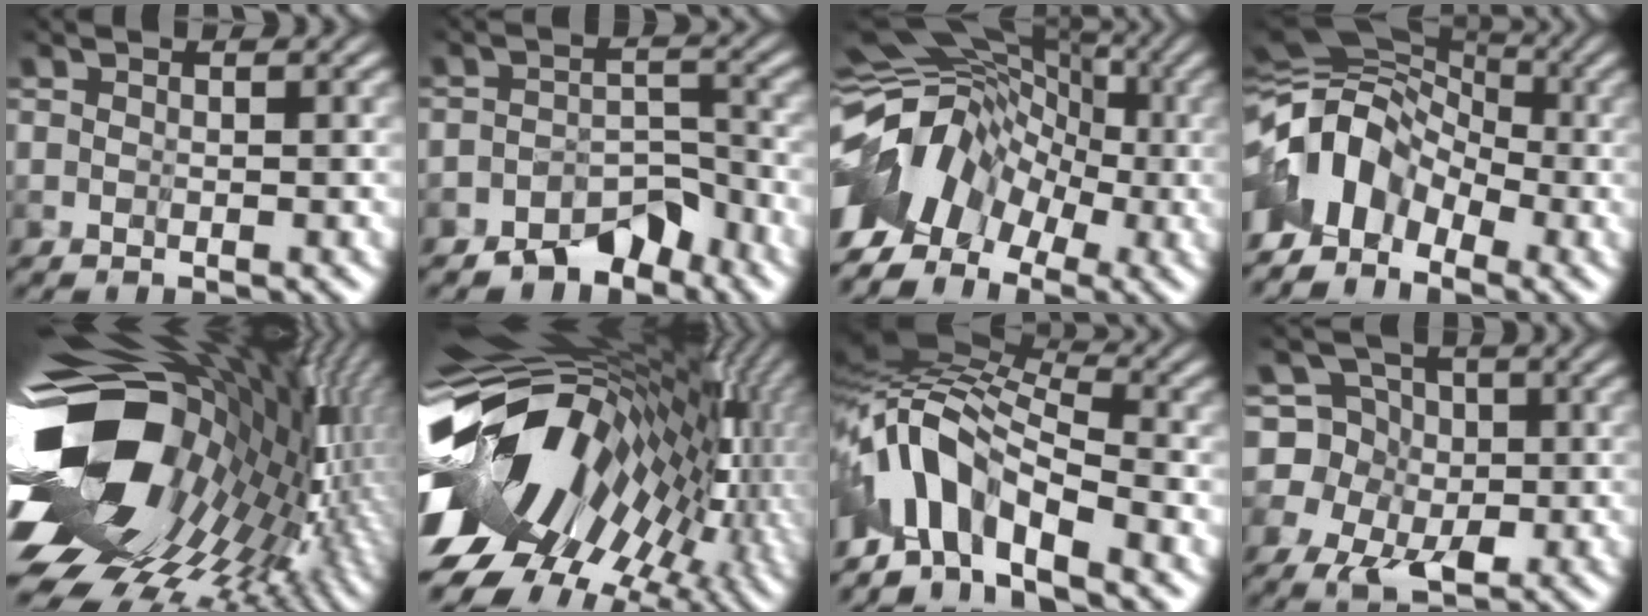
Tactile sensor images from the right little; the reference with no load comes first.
{"total": 5.0, "force": [-4.8, 0.6, -1.2], "torque": [0.040, 0.010, -0.080]}
{"total": 6.6, "force": [-3.7, 4.2, 3.5], "torque": [-0.068, 0.014, -0.083]}
{"total": 5.2, "force": [-3.4, 3.0, 2.6], "torque": [-0.047, 0.015, -0.077]}
{"total": 16.7, "force": [-2.5, 10.9, 12.3], "torque": [-0.258, -0.031, -0.032]}
{"total": 15.5, "force": [-0.2, 9.1, 12.5], "torque": [-0.193, -0.023, 0.008]}
{"total": 6.5, "force": [-4.1, 2.0, 4.6], "torque": [-0.084, 0.021, -0.091]}
{"total": 4.7, "force": [-0.6, 4.4, 1.5], "torque": [-0.019, 0.025, -0.041]}